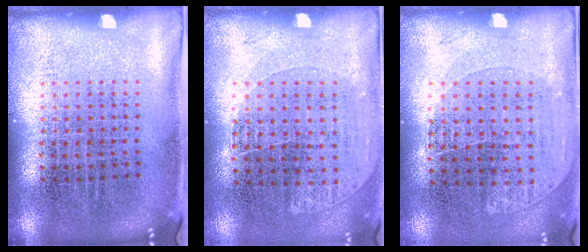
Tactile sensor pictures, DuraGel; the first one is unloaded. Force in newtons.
{"total": 1.1, "press": 0.9, "slide": 0.6}
{"total": 1.1, "press": 0.9, "slide": 0.6}